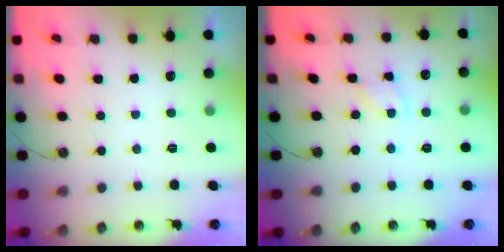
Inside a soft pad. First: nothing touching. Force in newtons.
{"total": 3.9, "press": 3.9, "slide": 0.5}